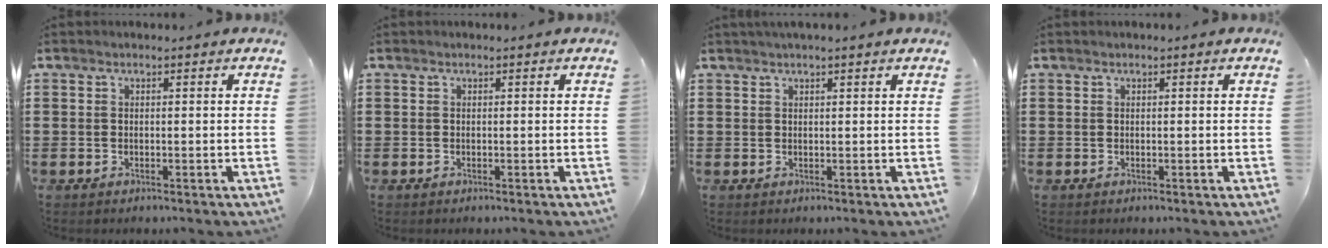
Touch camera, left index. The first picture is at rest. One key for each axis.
{"total": 0.0}
{"total": 1.1, "fx": 0.9, "fy": -0.1, "fz": 0.6, "tx": -0.011, "ty": 0.000, "tz": 0.016}
{"total": 0.0}